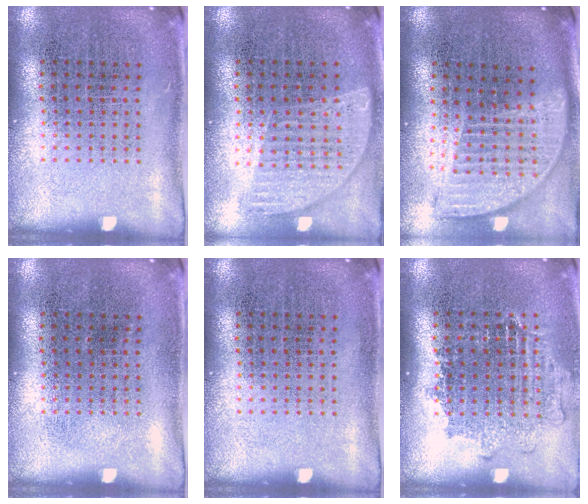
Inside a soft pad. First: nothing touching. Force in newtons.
{"total": 0.9, "press": 0.8, "slide": 0.3}
{"total": 1.9, "press": 1.5, "slide": 1.1}
{"total": 0.0}
{"total": 0.0}
{"total": 1.0, "press": 1.0, "slide": 0.4}